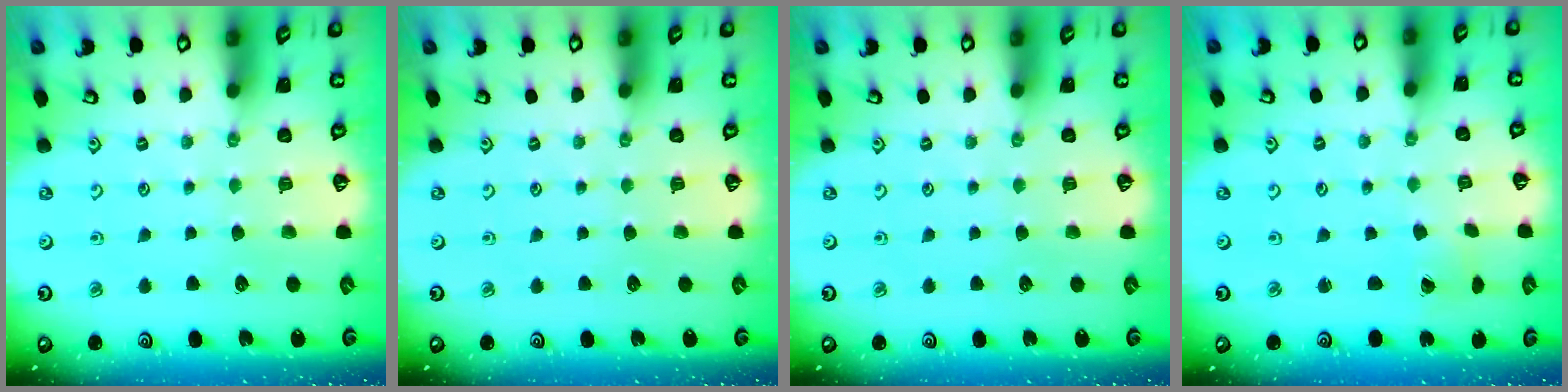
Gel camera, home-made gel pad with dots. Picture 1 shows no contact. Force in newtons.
{"total": 0.0}
{"total": 0.0}
{"total": 1.7, "press": 1.7, "slide": 0.1}